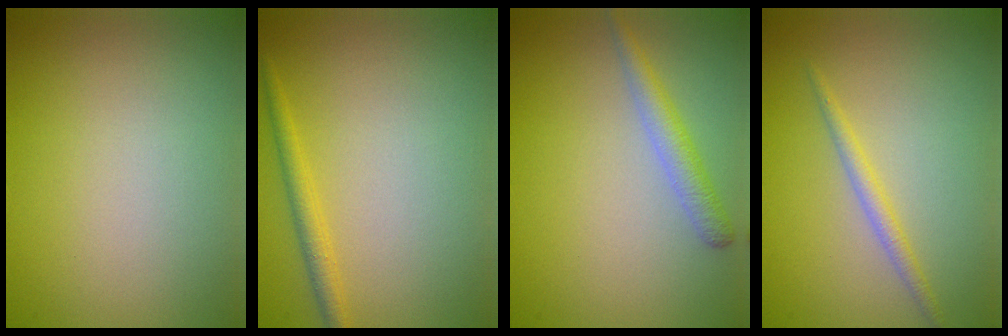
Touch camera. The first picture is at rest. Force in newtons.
{"total": 1.8, "press": 1.8, "slide": 0.2}
{"total": 2.2, "press": 2.2, "slide": 0.1}
{"total": 1.4, "press": 1.4, "slide": 0.1}